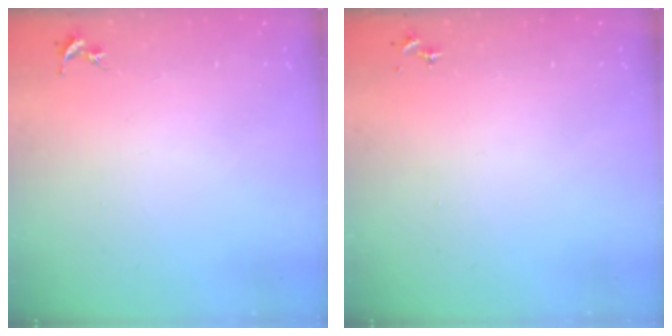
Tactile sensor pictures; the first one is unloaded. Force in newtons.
{"total": 0.0}